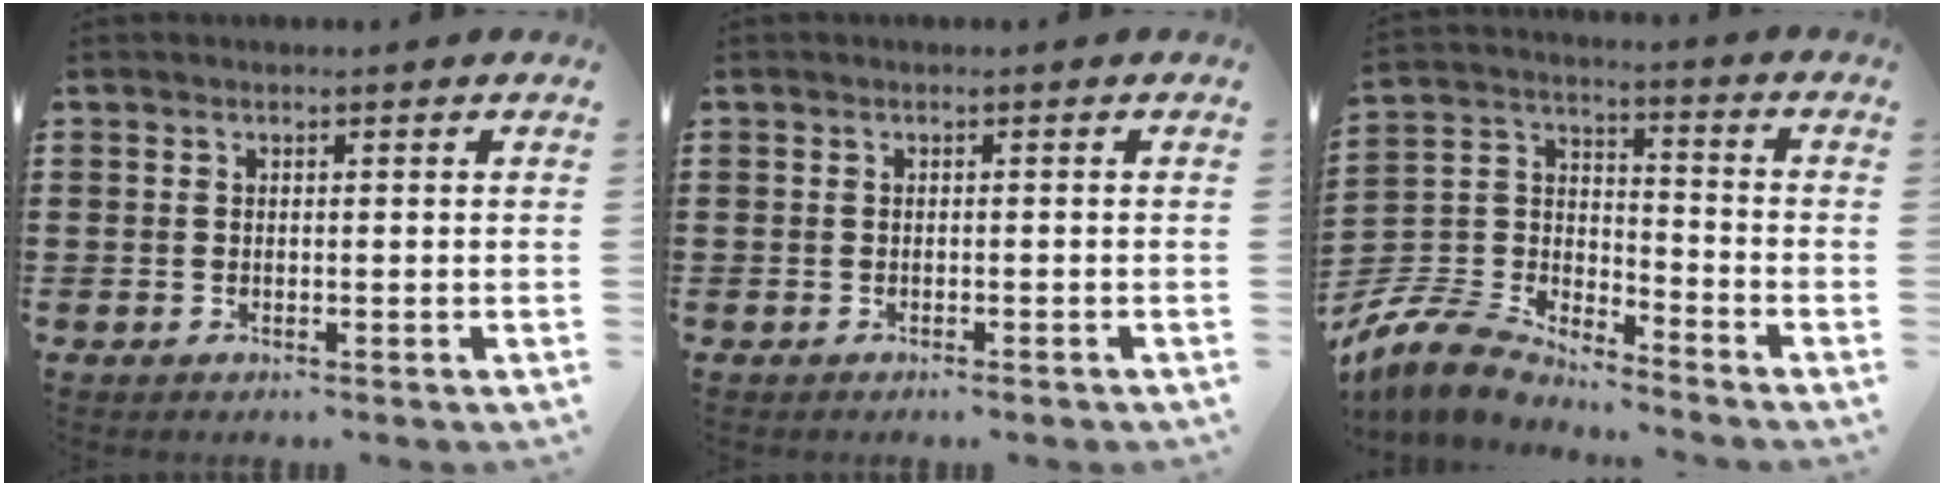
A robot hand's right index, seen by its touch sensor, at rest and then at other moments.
{"total": 0.5, "force": [-0.5, 0.1, 0.2], "torque": [-0.007, -0.003, -0.009]}
{"total": 7.7, "force": [-7.3, 2.0, 1.3], "torque": [-0.065, -0.003, -0.156]}